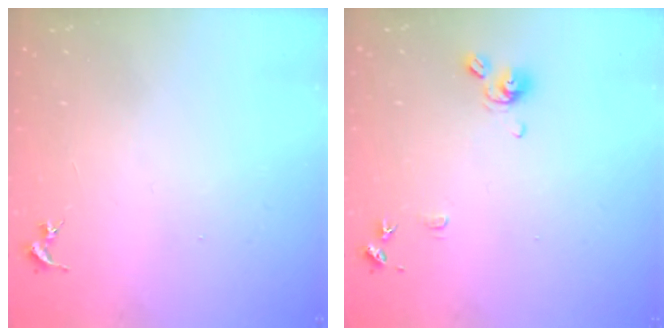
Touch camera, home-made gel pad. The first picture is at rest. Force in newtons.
{"total": 9.4, "press": 9.4, "slide": 0.9}